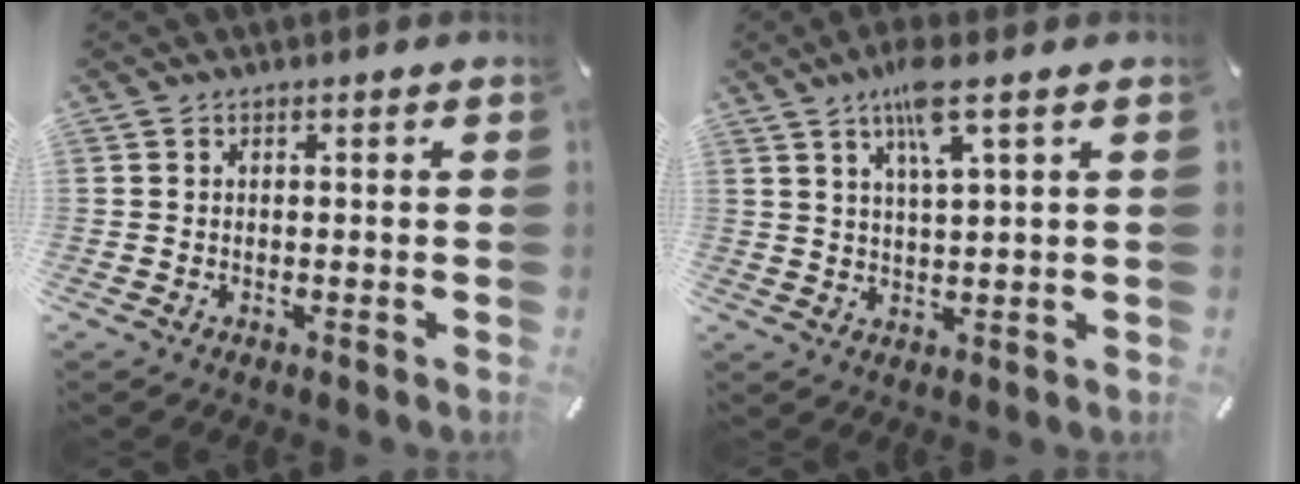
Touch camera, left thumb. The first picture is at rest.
{"total": 7.8, "force": [4.6, 1.1, 6.2], "torque": [-0.124, -0.002, 0.077]}